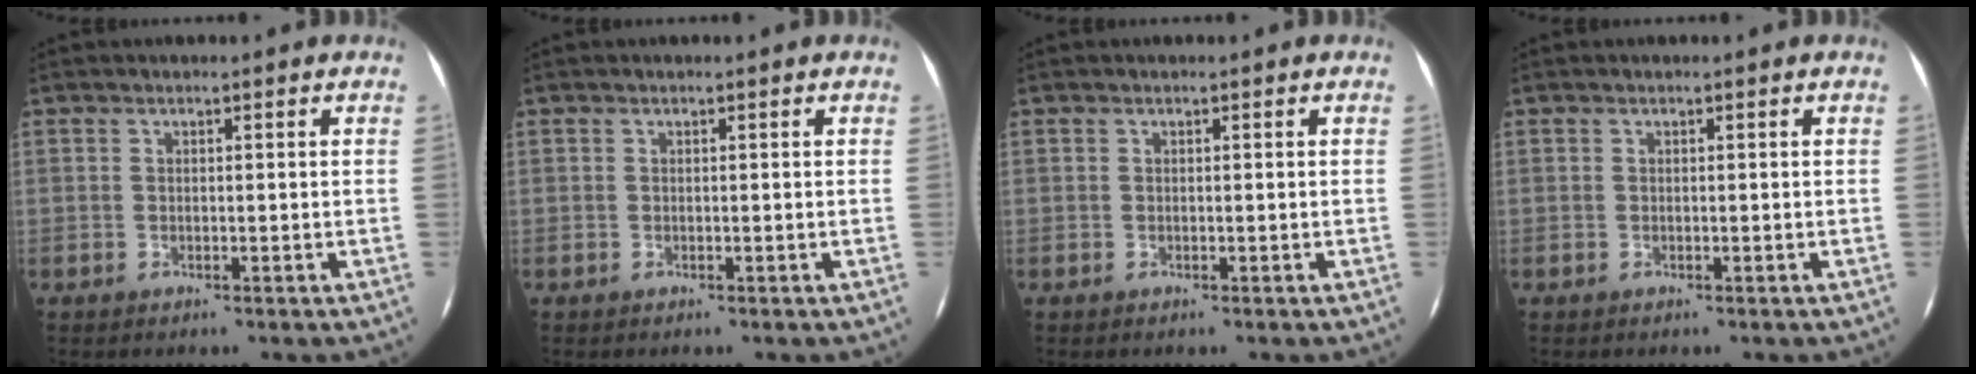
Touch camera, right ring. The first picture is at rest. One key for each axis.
{"total": 0.0}
{"total": 0.0}
{"total": 0.0}